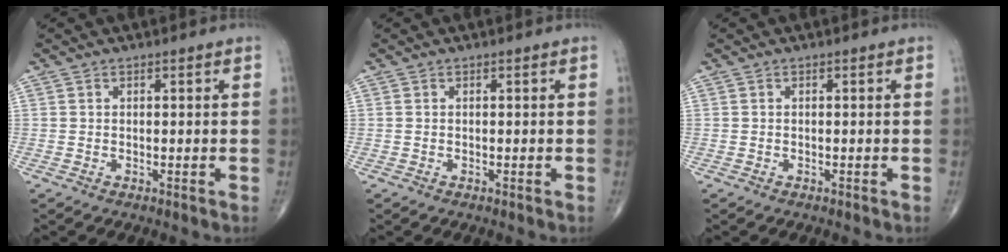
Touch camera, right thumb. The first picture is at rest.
{"total": 0.0}
{"total": 0.0}